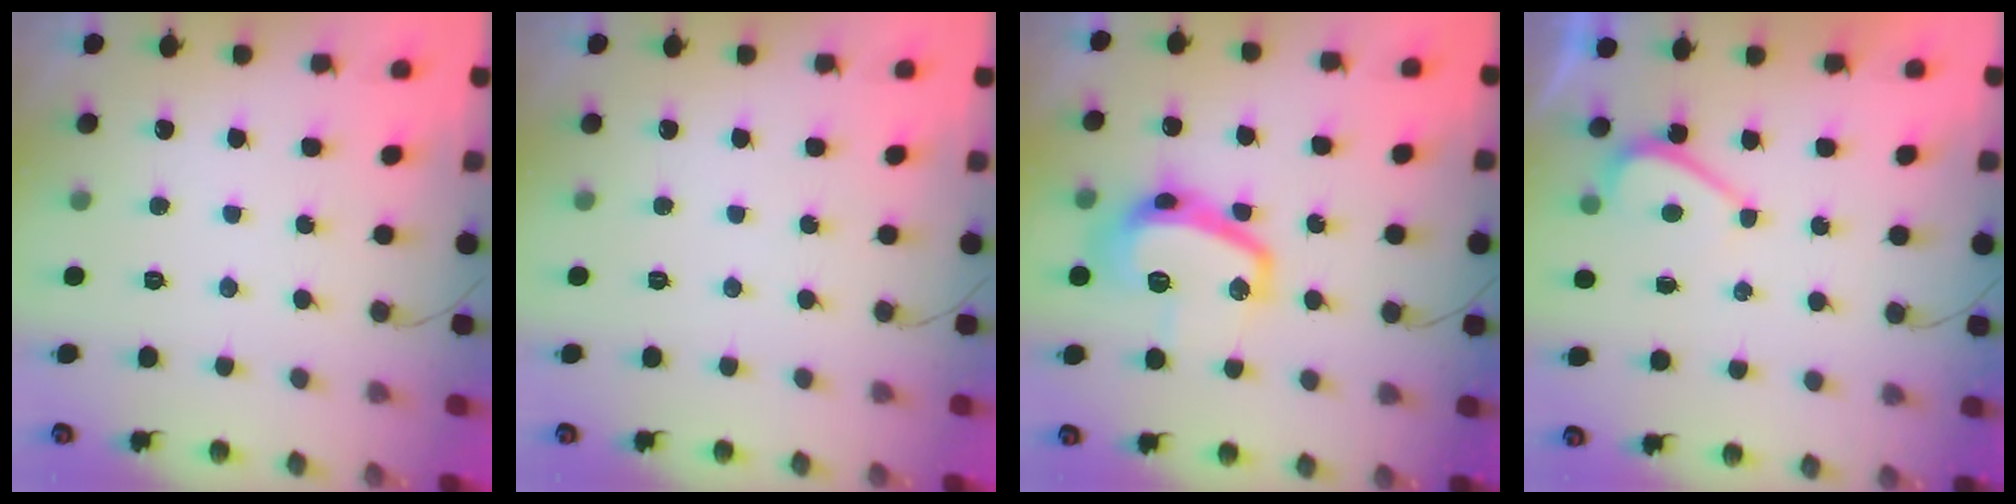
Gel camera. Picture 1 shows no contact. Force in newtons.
{"total": 0.0}
{"total": 16.0, "press": 16.0, "slide": 0.4}
{"total": 2.2, "press": 2.2, "slide": 0.5}